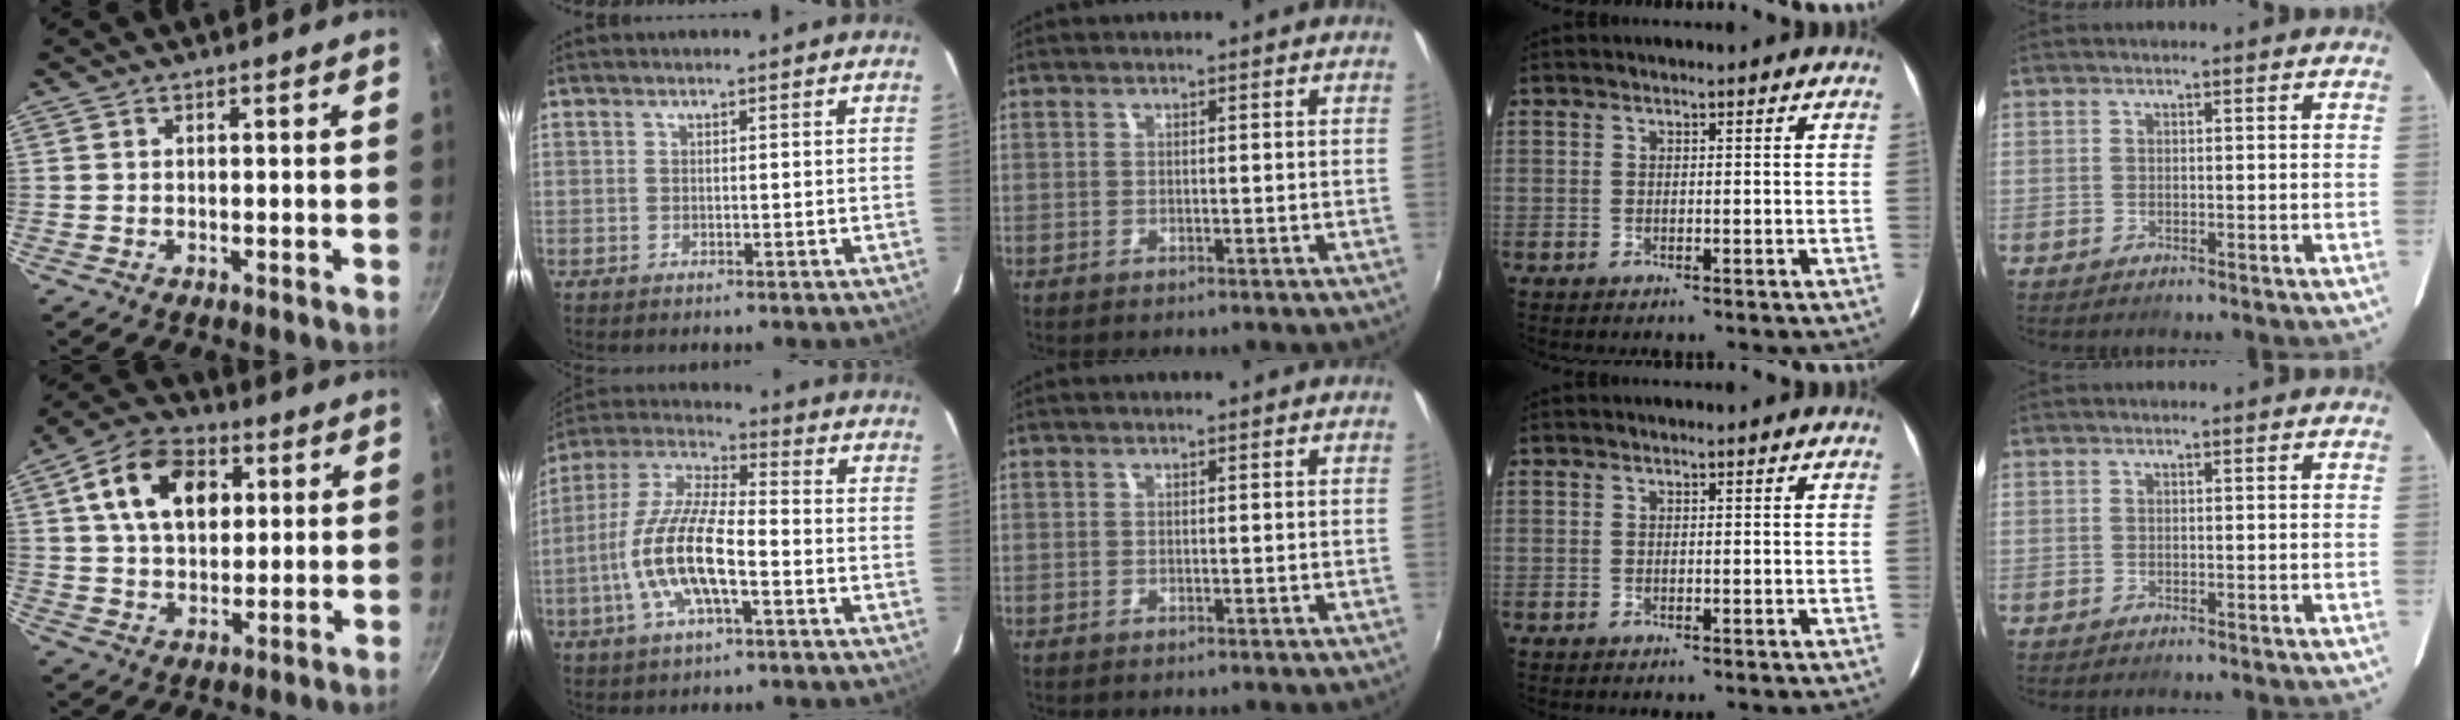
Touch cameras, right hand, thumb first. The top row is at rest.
{"thumb": {"total": 14.7, "force": [4.2, 9.9, 10.0], "torque": [-0.145, 0.006, 0.060]}, "index": {"total": 14.4, "force": [-4.5, 4.4, 12.9], "torque": [-0.268, -0.004, -0.088]}}